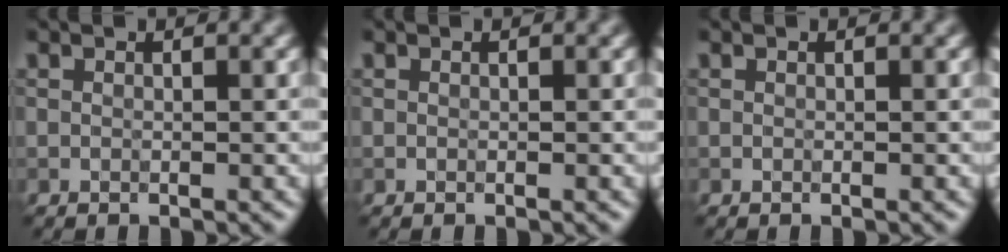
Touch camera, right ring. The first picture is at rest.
{"total": 0.0}
{"total": 0.0}